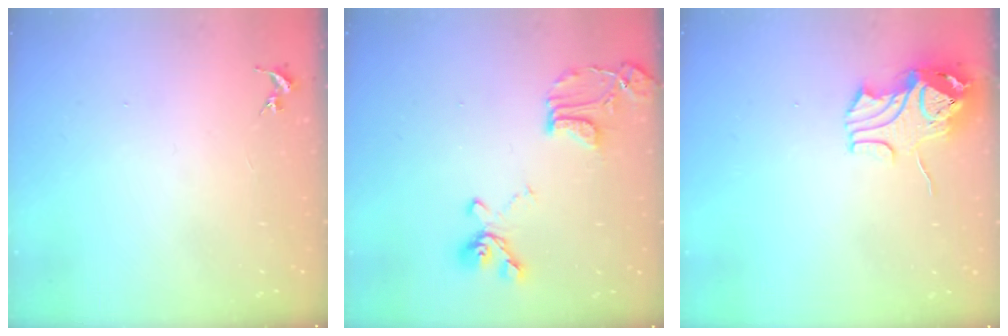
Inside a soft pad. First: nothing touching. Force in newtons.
{"total": 16.6, "press": 16.5, "slide": 1.7}
{"total": 9.7, "press": 9.6, "slide": 1.5}